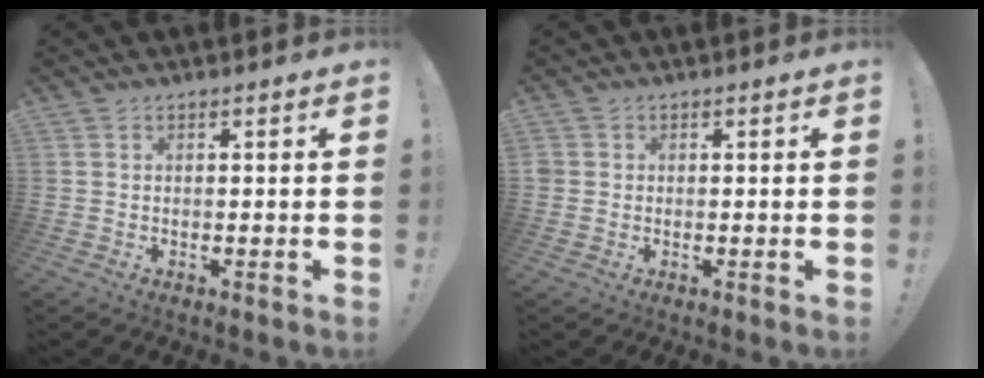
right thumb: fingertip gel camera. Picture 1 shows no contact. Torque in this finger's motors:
{"motor_torque": [-0.04, 0.04, 0.10, -0.09, 0.00]}